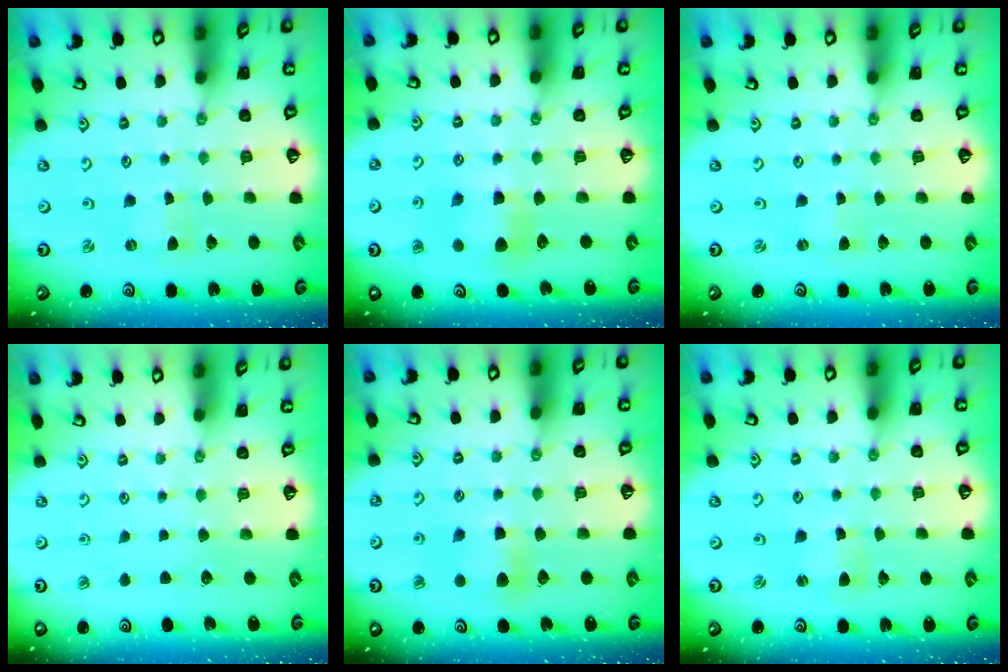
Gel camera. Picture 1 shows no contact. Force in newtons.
{"total": 5.8, "press": 5.8, "slide": 0.1}
{"total": 0.0}
{"total": 0.0}
{"total": 7.1, "press": 7.1, "slide": 0.7}
{"total": 1.3, "press": 1.3, "slide": 0.1}